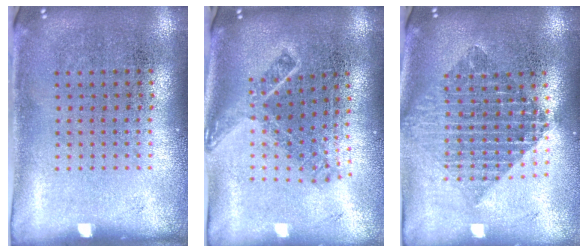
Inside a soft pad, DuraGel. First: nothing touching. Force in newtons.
{"total": 1.9, "press": 1.3, "slide": 1.4}
{"total": 2.1, "press": 1.7, "slide": 1.3}